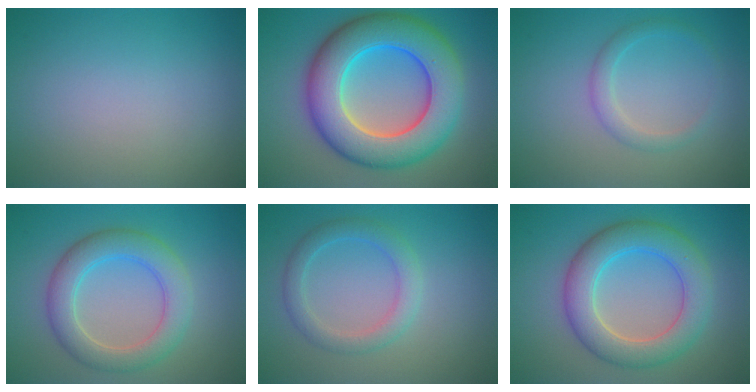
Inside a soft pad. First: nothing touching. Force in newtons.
{"total": 11.8, "press": 11.8, "slide": 0.3}
{"total": 1.8, "press": 1.8, "slide": 0.1}
{"total": 5.2, "press": 5.2, "slide": 0.4}
{"total": 2.9, "press": 2.9, "slide": 0.1}
{"total": 6.5, "press": 6.5, "slide": 0.3}